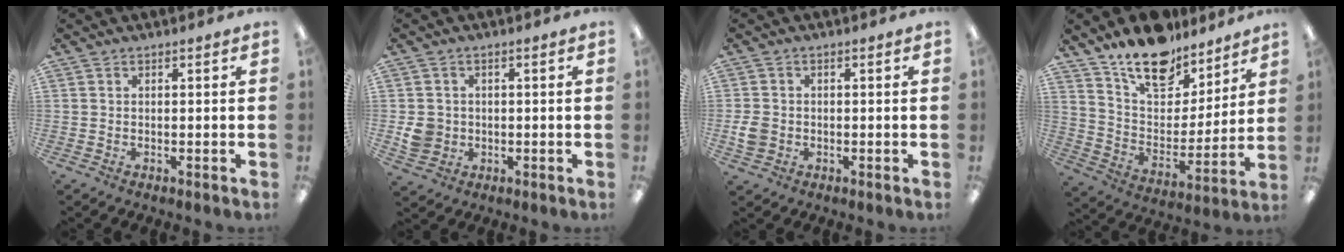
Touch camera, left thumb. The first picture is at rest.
{"total": 5.2, "force": [-0.3, 4.9, 1.8], "torque": [-0.027, 0.004, -0.003]}
{"total": 4.0, "force": [-0.6, 3.4, 2.0], "torque": [-0.030, 0.002, -0.012]}
{"total": 16.2, "force": [13.3, 7.5, 5.4], "torque": [-0.096, -0.097, 0.241]}